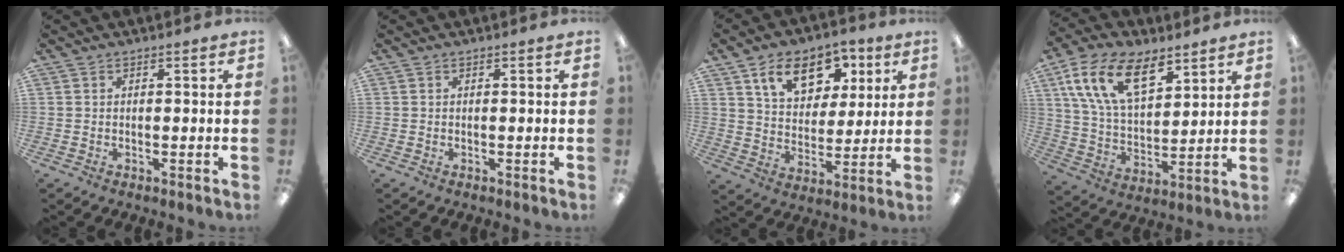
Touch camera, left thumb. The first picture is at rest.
{"total": 0.0}
{"total": 13.3, "force": [7.4, 8.8, 6.7], "torque": [-0.108, -0.017, 0.133]}
{"total": 17.9, "force": [9.5, 9.8, 11.6], "torque": [-0.223, -0.023, 0.174]}